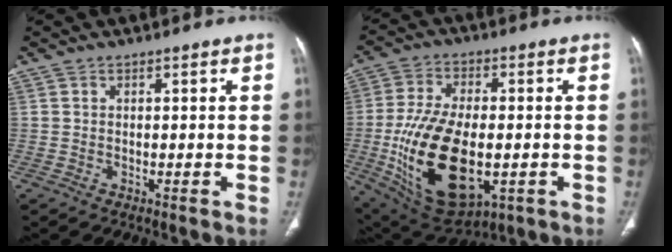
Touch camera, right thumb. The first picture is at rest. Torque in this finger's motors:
{"motor_torque": [0.03, 1.28, 2.15, -0.62, 0.73]}